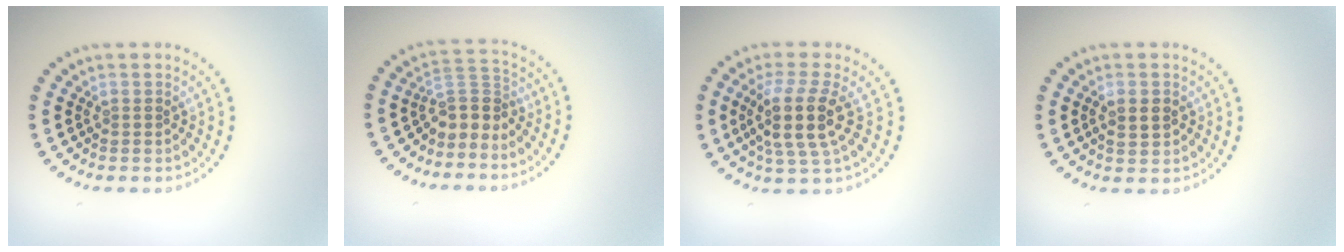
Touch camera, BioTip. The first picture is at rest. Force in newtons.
{"total": 2.9, "press": 2.1, "slide": 2.0}
{"total": 4.4, "press": 3.6, "slide": 2.4}
{"total": 1.6, "press": 1.6, "slide": 0.2}